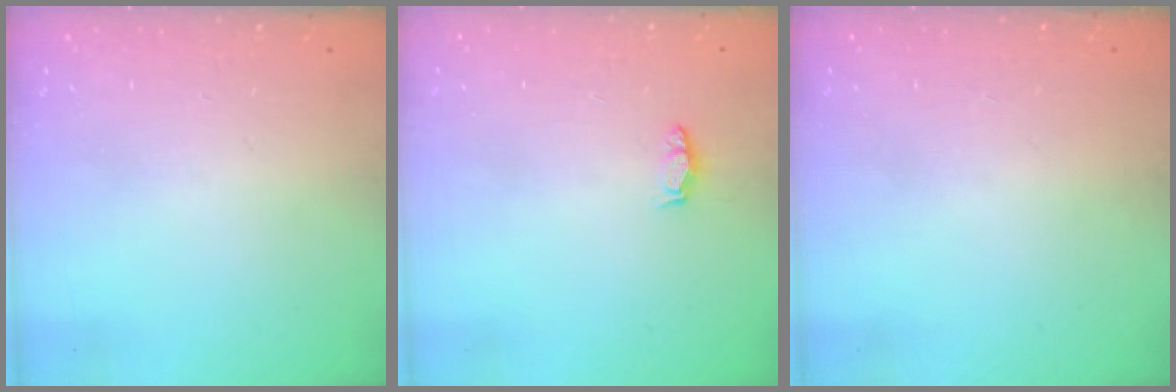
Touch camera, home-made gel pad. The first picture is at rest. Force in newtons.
{"total": 3.4, "press": 2.6, "slide": 2.1}
{"total": 1.2, "press": 1.2, "slide": 0.2}